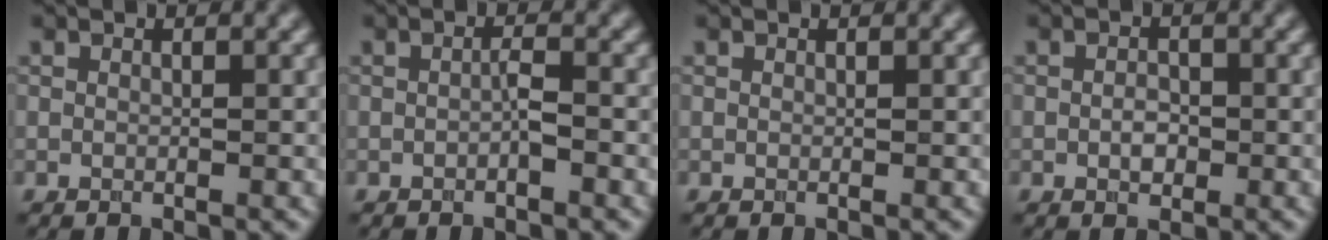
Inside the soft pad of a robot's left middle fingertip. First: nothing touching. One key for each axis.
{"total": 1.2, "fx": -0.5, "fy": 0.1, "fz": 1.1, "tx": -0.019, "ty": 0.005, "tz": -0.008}
{"total": 0.0}
{"total": 1.7, "fx": -0.4, "fy": 1.1, "fz": 1.3, "tx": -0.023, "ty": 0.001, "tz": -0.008}